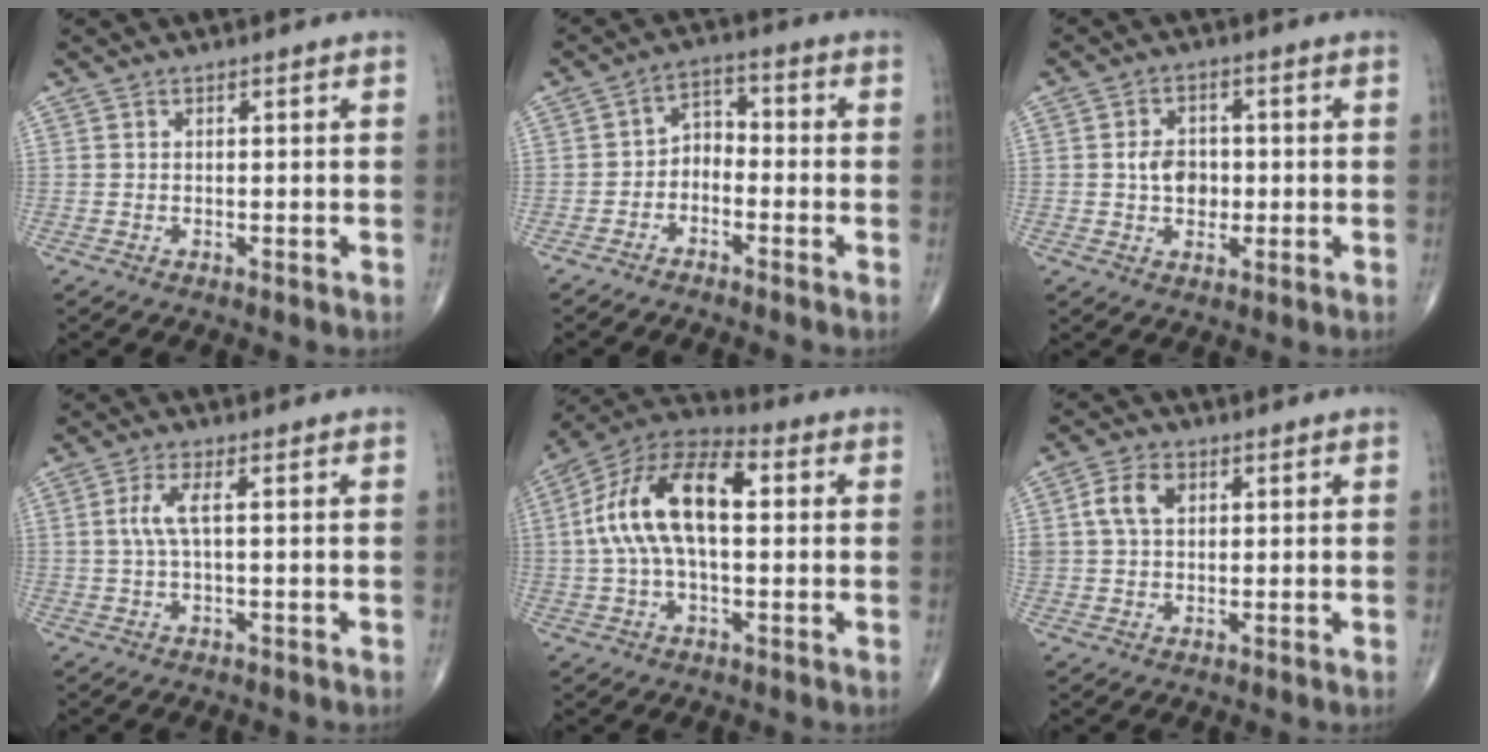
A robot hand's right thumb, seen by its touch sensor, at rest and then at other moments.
{"total": 4.5, "force": [-2.2, 3.0, 2.6], "torque": [-0.028, 0.037, -0.051]}
{"total": 6.0, "force": [-0.1, 4.4, 4.0], "torque": [-0.046, 0.003, -0.003]}
{"total": 4.0, "force": [0.6, 0.9, 3.8], "torque": [-0.101, 0.009, 0.012]}
{"total": 16.7, "force": [2.1, 8.4, 14.3], "torque": [-0.272, 0.037, 0.030]}
{"total": 5.7, "force": [1.6, 3.9, 3.9], "torque": [-0.071, 0.006, 0.030]}